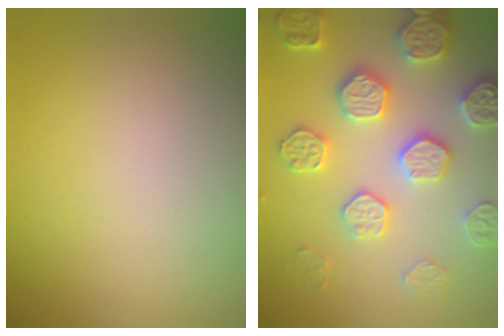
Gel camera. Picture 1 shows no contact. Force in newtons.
{"total": 5.0, "press": 4.9, "slide": 1.1}